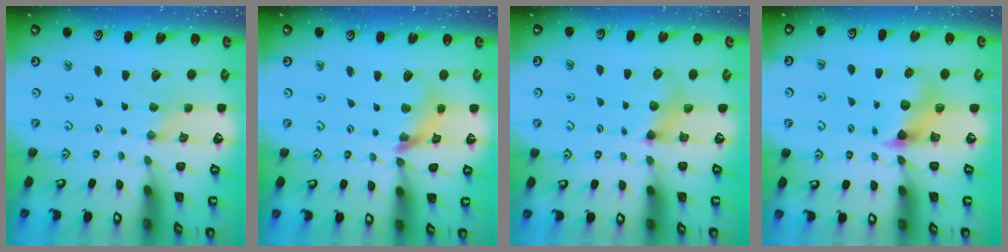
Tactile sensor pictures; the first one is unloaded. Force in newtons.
{"total": 9.9, "press": 9.8, "slide": 0.9}
{"total": 6.2, "press": 6.2, "slide": 0.8}
{"total": 6.6, "press": 6.6, "slide": 0.7}